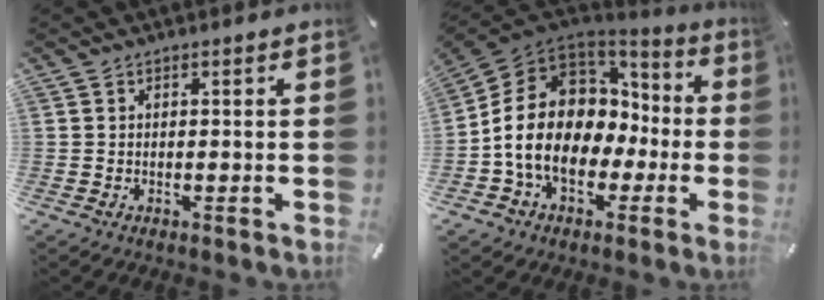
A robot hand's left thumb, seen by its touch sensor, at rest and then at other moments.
{"total": 15.7, "force": [-2.2, 12.6, 9.2], "torque": [-0.194, 0.009, -0.034]}